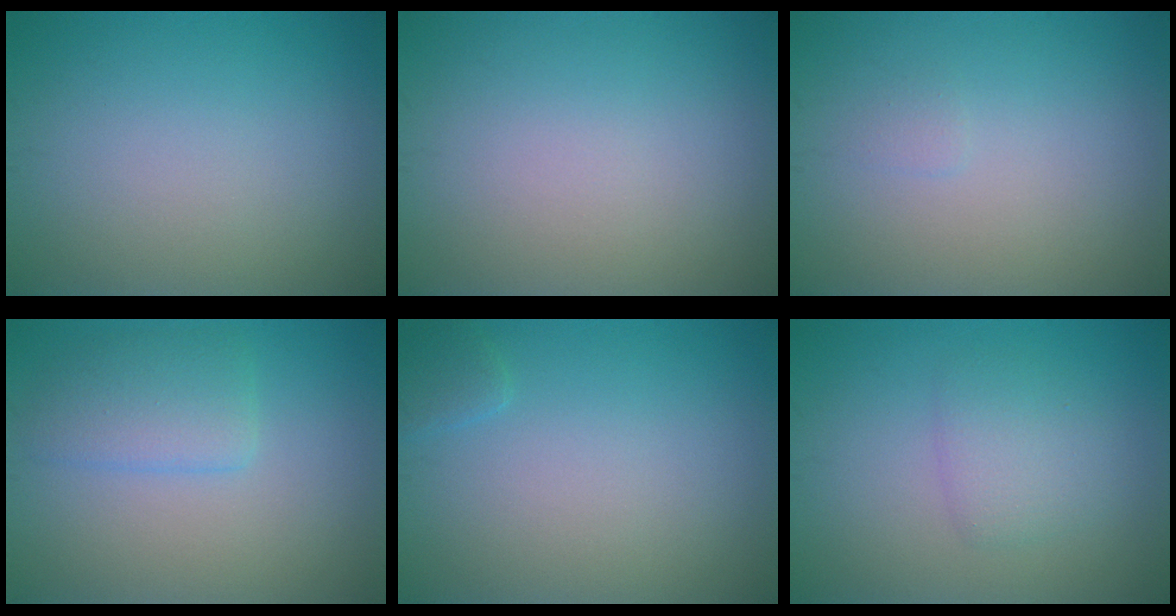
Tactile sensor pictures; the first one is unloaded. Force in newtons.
{"total": 0.0}
{"total": 0.5, "press": 0.5, "slide": 0.0}
{"total": 2.9, "press": 2.8, "slide": 0.3}
{"total": 1.0, "press": 1.0, "slide": 0.1}
{"total": 2.4, "press": 2.4, "slide": 0.1}